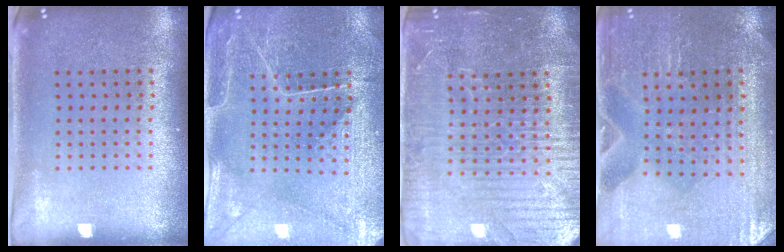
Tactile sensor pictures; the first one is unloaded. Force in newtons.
{"total": 1.1, "press": 1.0, "slide": 0.4}
{"total": 4.4, "press": 4.1, "slide": 1.5}
{"total": 0.8, "press": 0.8, "slide": 0.2}